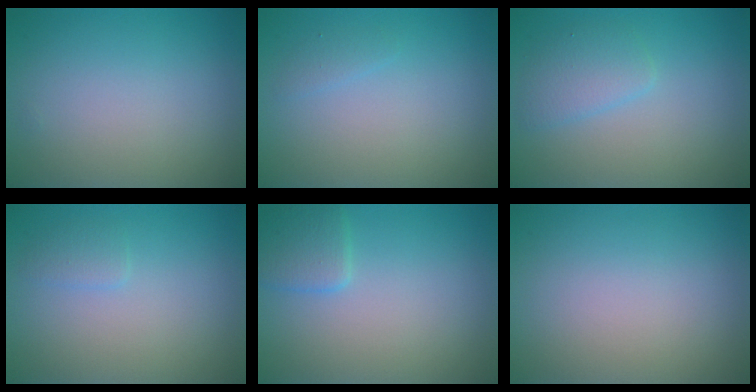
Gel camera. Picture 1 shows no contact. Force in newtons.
{"total": 0.7, "press": 0.7, "slide": 0.1}
{"total": 2.2, "press": 2.2, "slide": 0.1}
{"total": 1.0, "press": 1.0, "slide": 0.0}
{"total": 2.1, "press": 2.1, "slide": 0.1}
{"total": 0.0}